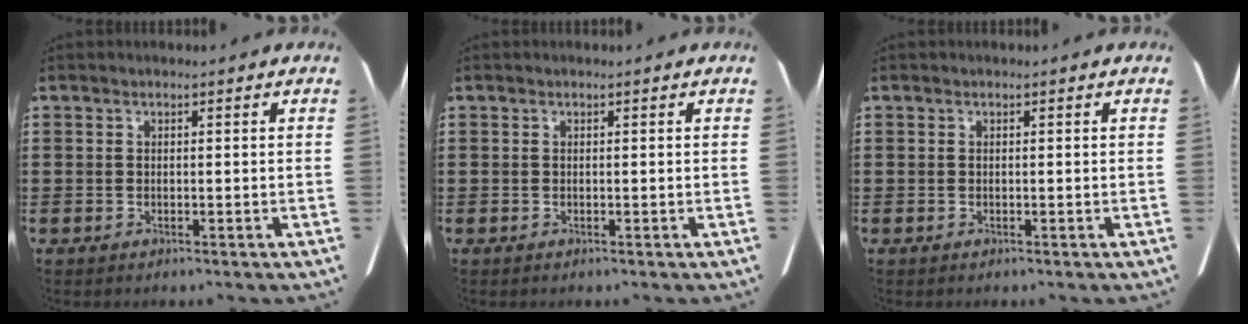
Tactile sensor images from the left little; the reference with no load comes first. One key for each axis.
{"total": 0.0}
{"total": 0.0}